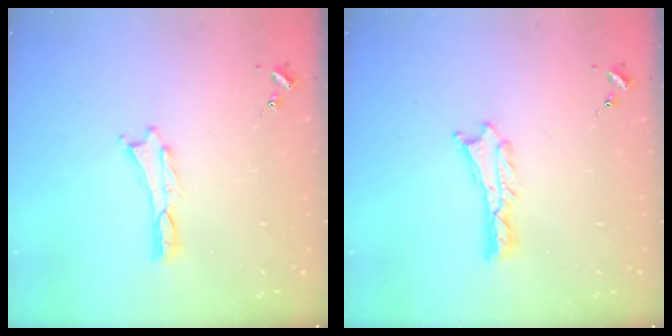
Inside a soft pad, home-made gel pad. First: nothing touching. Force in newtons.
{"total": 0.7, "press": 0.6, "slide": 0.2}